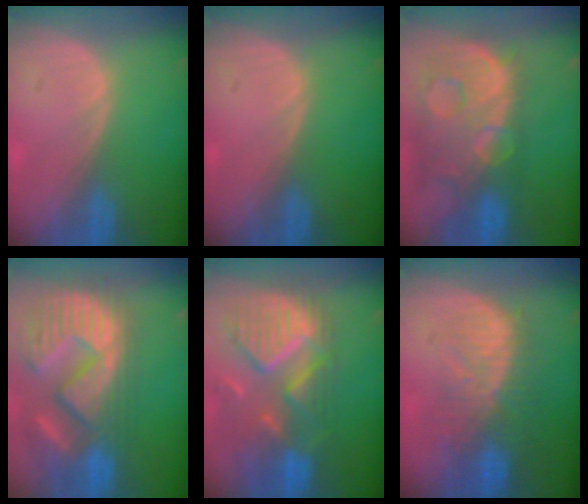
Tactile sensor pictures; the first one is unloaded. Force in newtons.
{"total": 0.0}
{"total": 13.8, "press": 11.2, "slide": 8.0}
{"total": 14.9, "press": 12.3, "slide": 8.5}
{"total": 11.7, "press": 10.3, "slide": 5.6}
{"total": 10.3, "press": 8.8, "slide": 5.4}